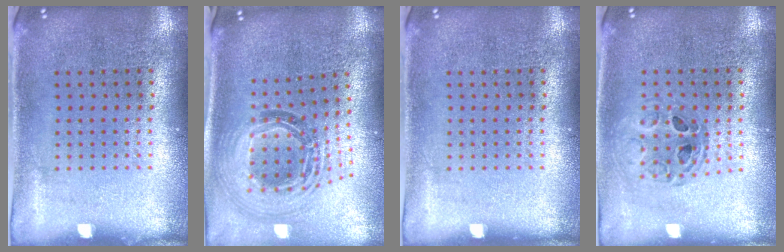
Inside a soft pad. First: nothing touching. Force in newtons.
{"total": 1.6, "press": 1.4, "slide": 0.8}
{"total": 0.0}
{"total": 0.8, "press": 0.8, "slide": 0.1}